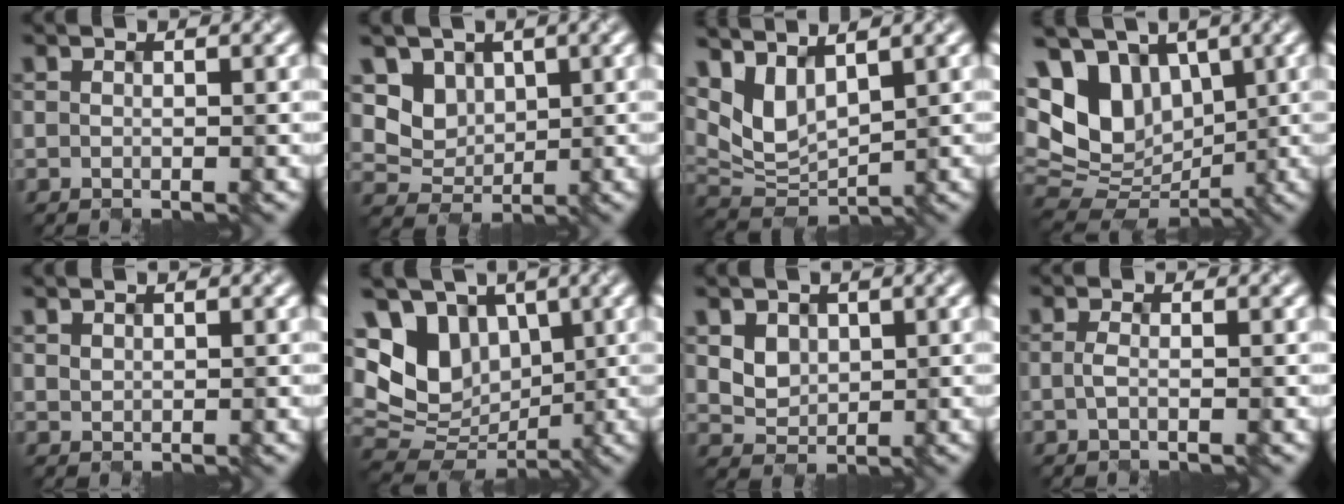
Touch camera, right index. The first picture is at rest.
{"total": 4.1, "force": [1.6, 3.4, 1.7], "torque": [-0.043, -0.006, 0.039]}
{"total": 5.0, "force": [2.6, 2.7, 3.3], "torque": [-0.072, -0.006, 0.053]}
{"total": 9.5, "force": [2.8, 6.7, 6.0], "torque": [-0.123, 0.007, 0.046]}
{"total": 0.6, "force": [0.4, 0.4, 0.2], "torque": [-0.005, -0.002, 0.013]}
{"total": 9.8, "force": [2.7, 7.3, 5.9], "torque": [-0.124, 0.017, 0.046]}
{"total": 3.2, "force": [1.2, 2.6, 1.3], "torque": [-0.046, 0.000, 0.037]}
{"total": 1.0, "force": [-0.4, 0.3, 0.9], "torque": [-0.020, 0.001, -0.009]}